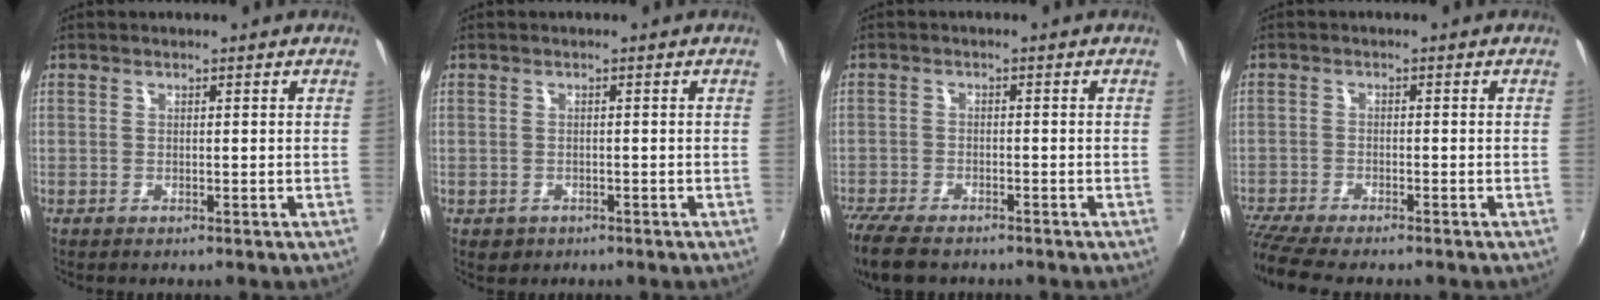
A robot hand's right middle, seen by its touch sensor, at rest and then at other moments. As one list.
[{"total": 2.2, "force": [-0.9, 1.8, 0.7], "torque": [-0.018, -0.004, -0.011]}, {"total": 9.1, "force": [-7.4, 2.9, 4.3], "torque": [-0.117, -0.036, -0.138]}, {"total": 7.8, "force": [-6.8, 1.0, 3.6], "torque": [-0.100, -0.037, -0.122]}]